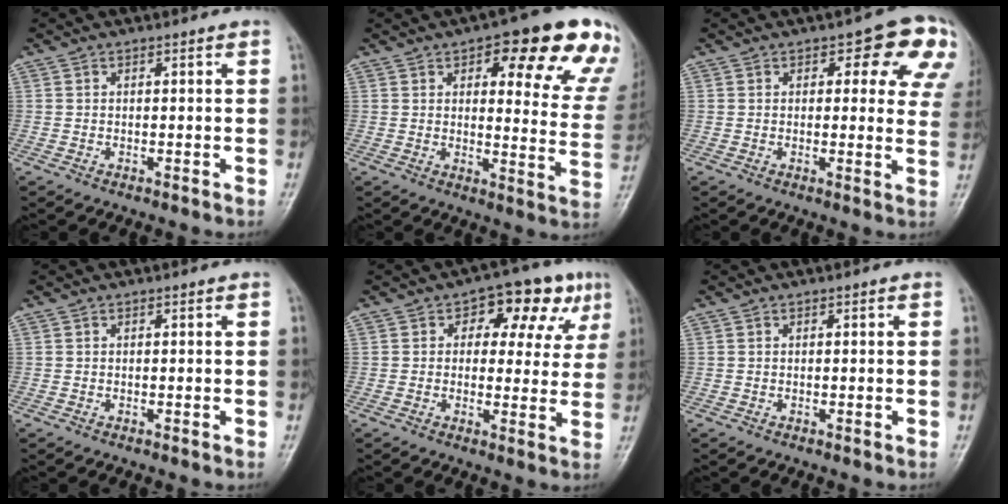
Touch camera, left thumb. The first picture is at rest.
{"total": 19.9, "force": [11.0, 6.9, 15.0], "torque": [-0.136, -0.036, 0.125]}
{"total": 11.9, "force": [5.4, 5.9, 8.8], "torque": [-0.045, -0.018, 0.048]}
{"total": 0.0}
{"total": 11.2, "force": [4.4, 6.8, 7.7], "torque": [-0.045, 0.008, 0.051]}
{"total": 0.0}